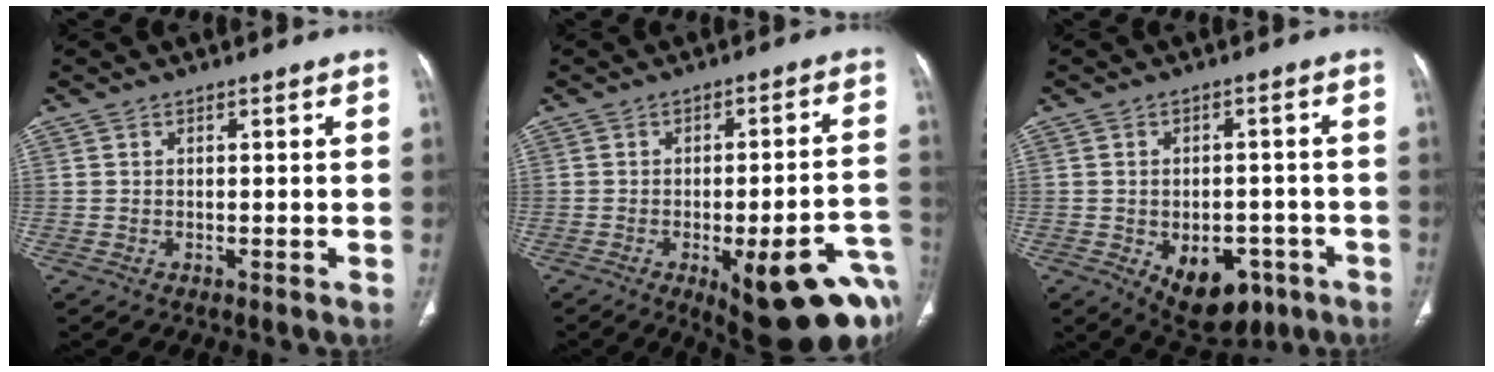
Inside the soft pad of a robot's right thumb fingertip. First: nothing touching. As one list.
[{"total": 21.3, "force": [-8.6, 6.5, 18.4], "torque": [-0.160, 0.029, -0.094]}, {"total": 11.4, "force": [-5.0, 7.2, 7.3], "torque": [-0.076, 0.022, -0.057]}]